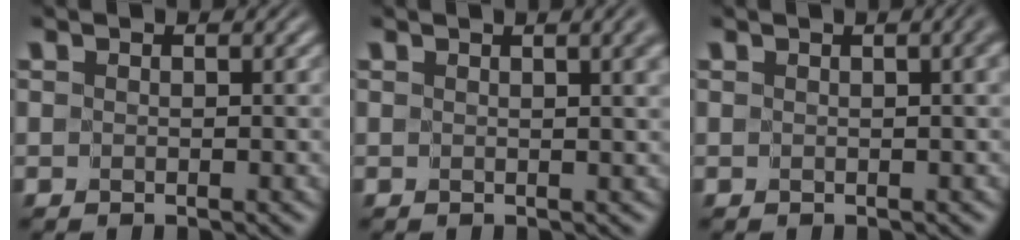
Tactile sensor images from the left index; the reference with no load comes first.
{"total": 3.5, "force": [1.5, 1.2, 2.9], "torque": [-0.016, 0.009, 0.005]}
{"total": 2.2, "force": [0.7, 0.7, 2.0], "torque": [-0.013, 0.006, 0.003]}